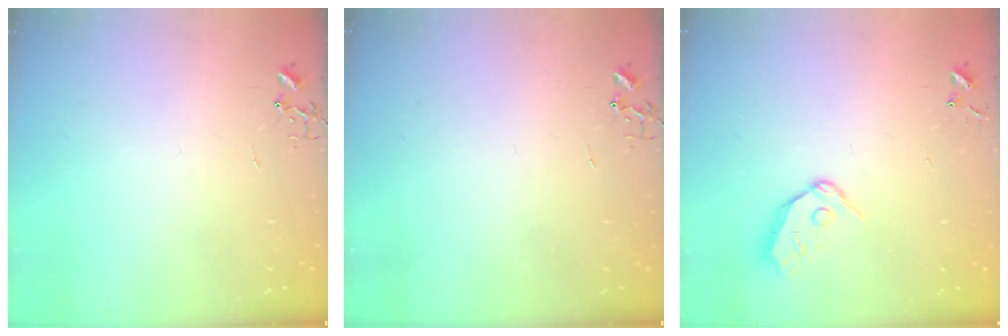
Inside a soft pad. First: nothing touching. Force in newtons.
{"total": 0.0}
{"total": 8.7, "press": 8.7, "slide": 1.0}